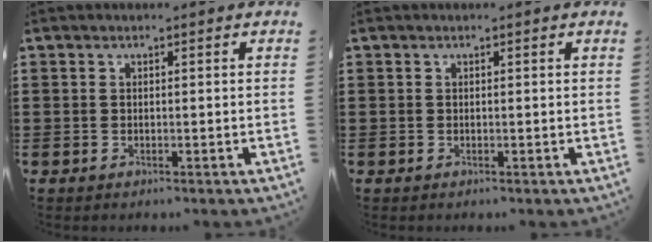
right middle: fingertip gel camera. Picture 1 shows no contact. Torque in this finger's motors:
{"motor_torque": [0.04, -0.03, 0.00, -0.01]}